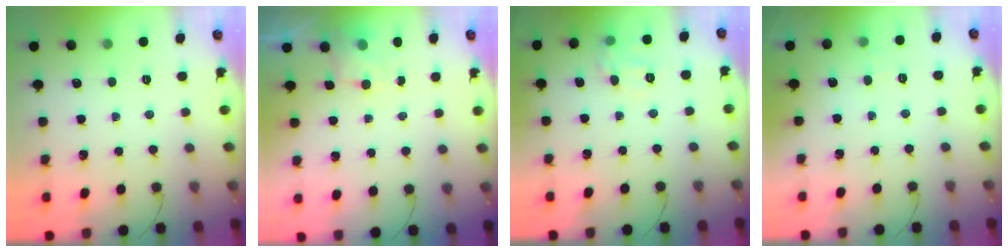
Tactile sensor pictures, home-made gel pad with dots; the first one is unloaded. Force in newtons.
{"total": 3.8, "press": 3.7, "slide": 1.1}
{"total": 8.2, "press": 8.2, "slide": 0.6}
{"total": 2.6, "press": 2.1, "slide": 1.5}